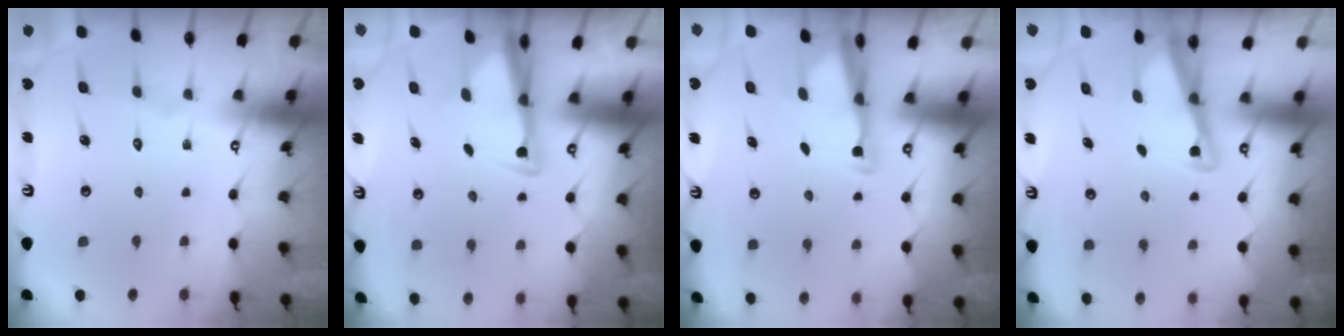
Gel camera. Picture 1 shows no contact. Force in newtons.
{"total": 3.0, "press": 2.9, "slide": 1.0}
{"total": 3.0, "press": 2.9, "slide": 0.8}
{"total": 2.7, "press": 2.7, "slide": 0.4}